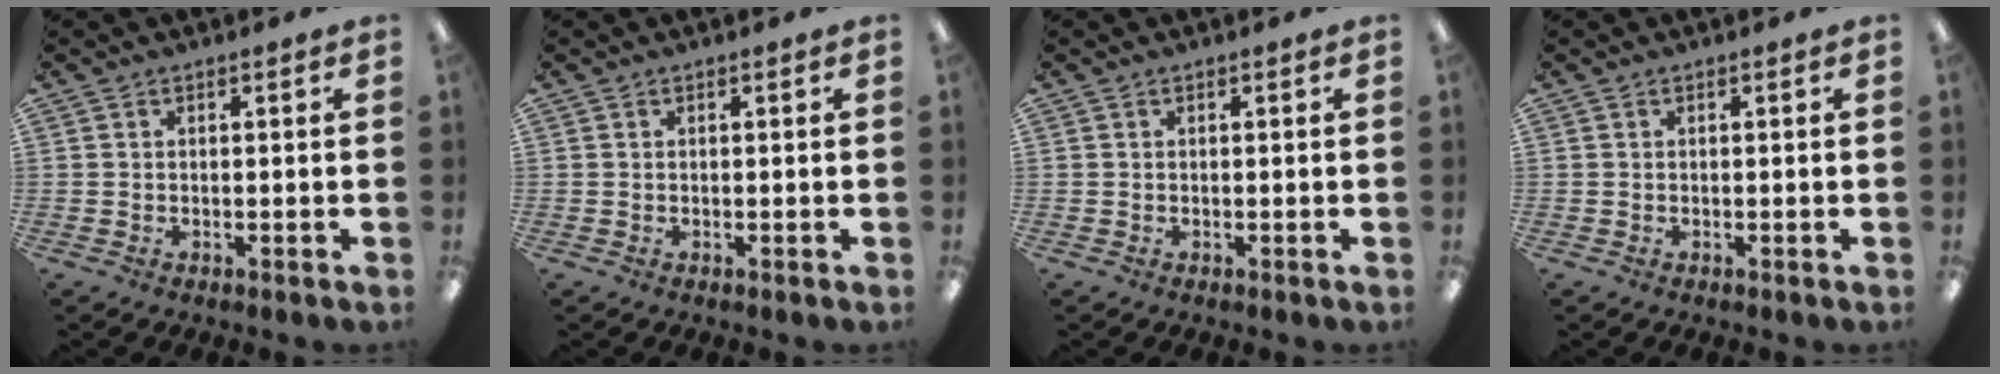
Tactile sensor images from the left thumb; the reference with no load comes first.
{"total": 0.0}
{"total": 0.0}
{"total": 0.0}